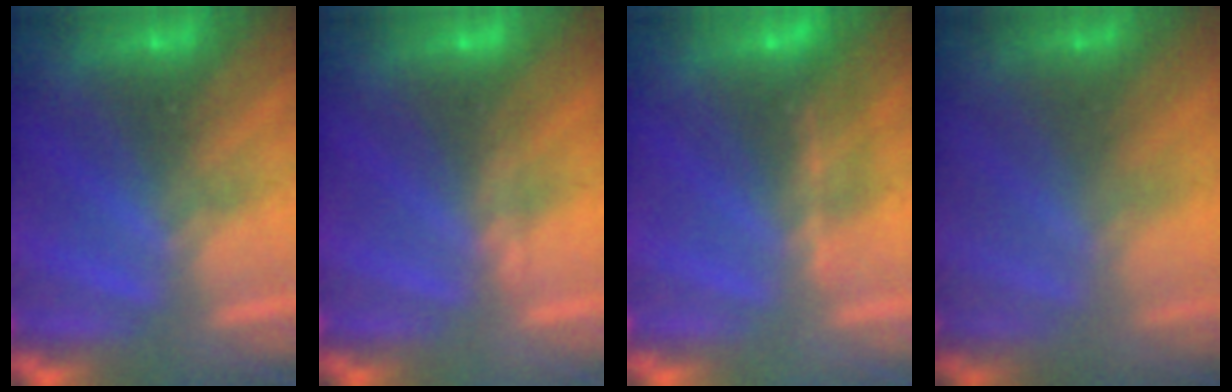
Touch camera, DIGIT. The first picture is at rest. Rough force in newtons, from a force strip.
{"total": 3.4}
{"total": 1.1}
{"total": 1.6}